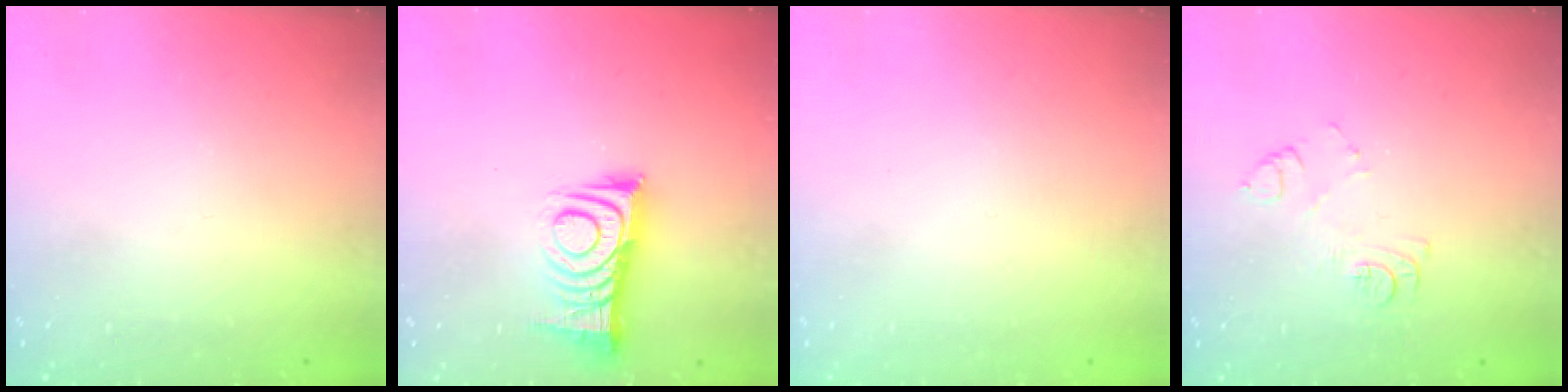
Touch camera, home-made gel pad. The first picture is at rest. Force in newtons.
{"total": 12.2, "press": 12.1, "slide": 0.9}
{"total": 1.6, "press": 1.6, "slide": 0.1}
{"total": 7.2, "press": 7.2, "slide": 0.7}